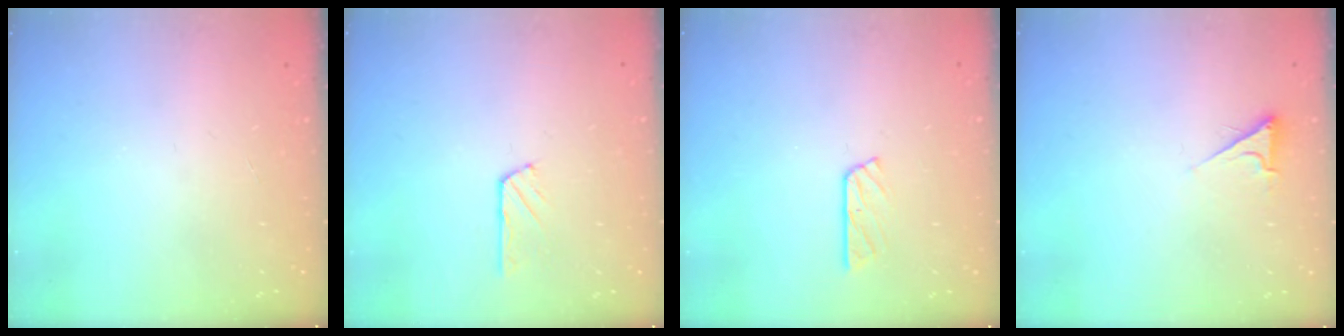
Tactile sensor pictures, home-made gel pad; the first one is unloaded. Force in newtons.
{"total": 3.8, "press": 3.8, "slide": 0.5}
{"total": 3.9, "press": 3.9, "slide": 0.4}
{"total": 4.0, "press": 4.0, "slide": 0.7}